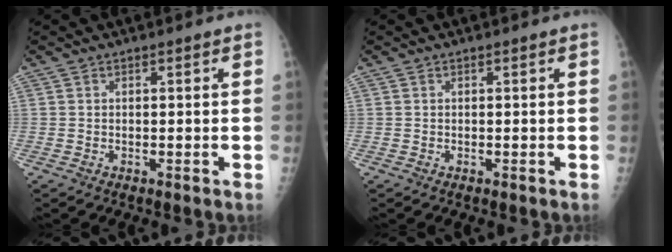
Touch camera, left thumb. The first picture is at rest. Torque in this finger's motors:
{"motor_torque": [0.00, 0.00, 0.00, 0.00, 0.00]}